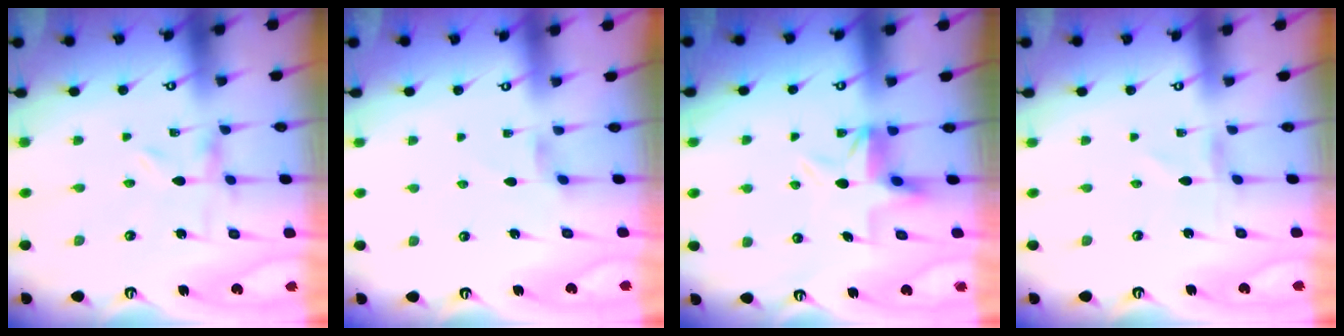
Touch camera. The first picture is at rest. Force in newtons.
{"total": 0.9, "press": 0.8, "slide": 0.4}
{"total": 5.0, "press": 5.0, "slide": 0.2}
{"total": 0.0}